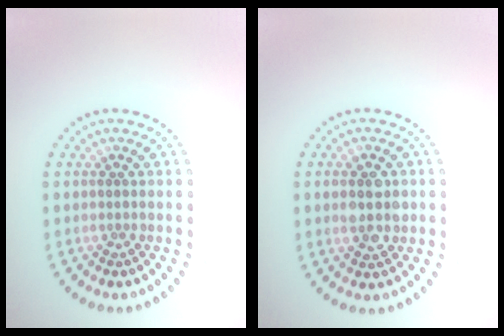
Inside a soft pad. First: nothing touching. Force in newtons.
{"total": 3.2, "press": 3.2, "slide": 0.1}